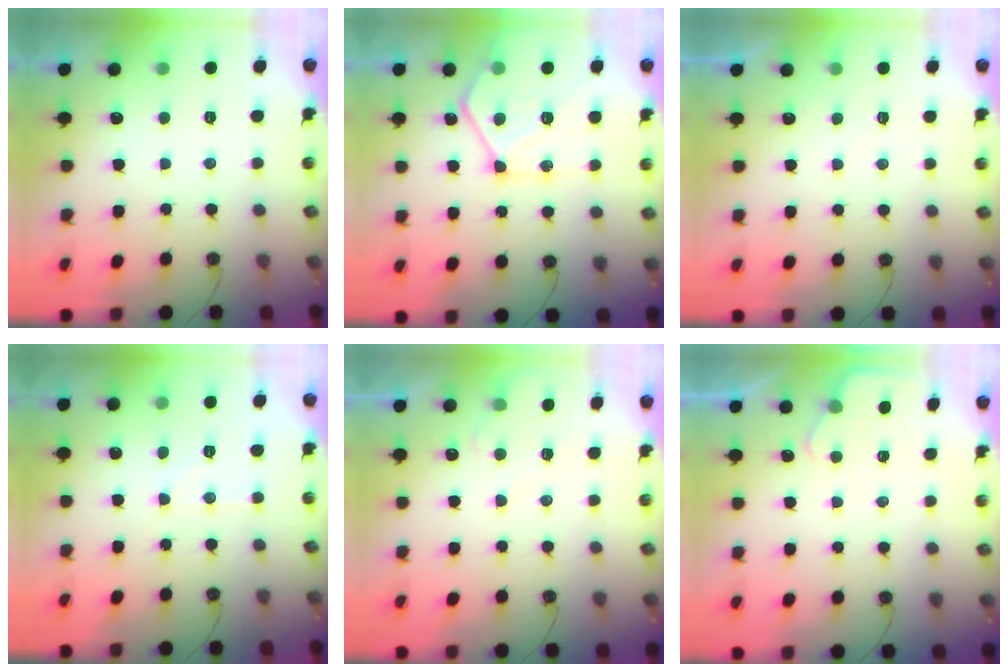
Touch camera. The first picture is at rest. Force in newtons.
{"total": 15.5, "press": 15.4, "slide": 1.8}
{"total": 2.8, "press": 2.8, "slide": 0.3}
{"total": 5.3, "press": 5.2, "slide": 0.6}
{"total": 5.1, "press": 5.1, "slide": 0.4}
{"total": 3.2, "press": 3.1, "slide": 0.5}